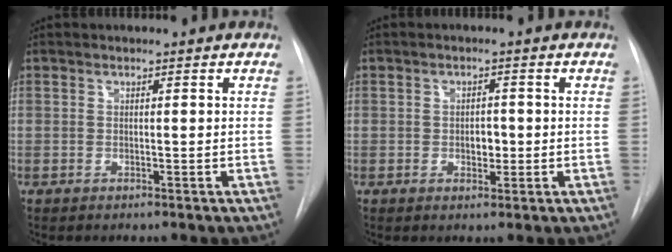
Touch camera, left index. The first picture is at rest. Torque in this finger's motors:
{"motor_torque": [0.43, -0.07, 0.06, 0.05]}